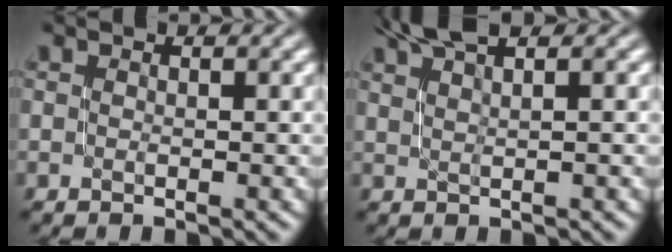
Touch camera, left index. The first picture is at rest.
{"total": 3.4, "force": [2.6, 0.5, 2.1], "torque": [-0.028, 0.008, 0.042]}